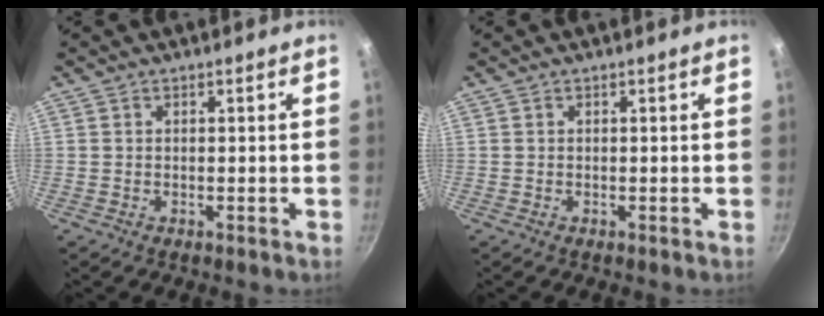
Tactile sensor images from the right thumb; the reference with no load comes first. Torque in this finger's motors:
{"motor_torque": [-0.03, 0.02, 0.00, 0.00, 0.00]}